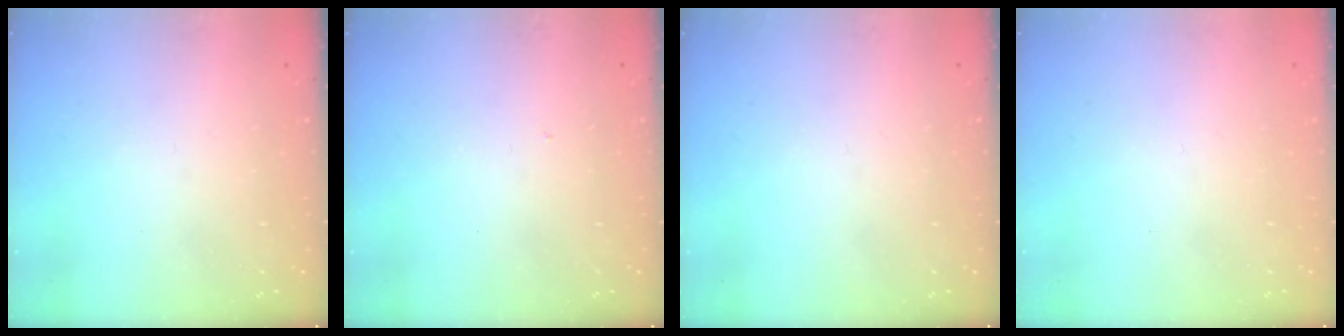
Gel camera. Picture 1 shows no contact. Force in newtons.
{"total": 3.7, "press": 3.6, "slide": 0.4}
{"total": 0.0}
{"total": 1.8, "press": 1.7, "slide": 0.1}